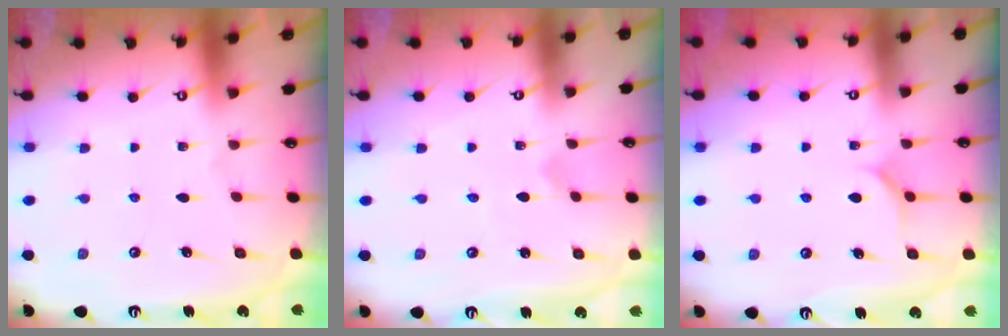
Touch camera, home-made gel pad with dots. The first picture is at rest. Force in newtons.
{"total": 0.8, "press": 0.8, "slide": 0.0}
{"total": 5.0, "press": 5.0, "slide": 0.4}